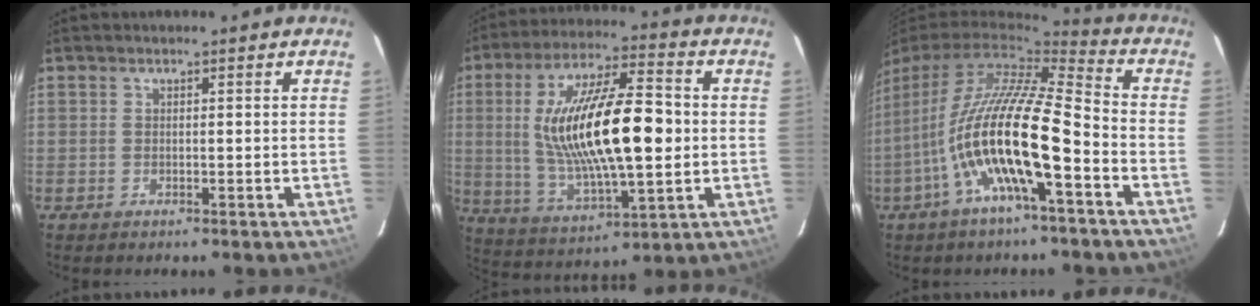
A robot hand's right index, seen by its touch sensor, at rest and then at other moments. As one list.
[{"total": 21.9, "force": [0.9, 7.0, 20.8], "torque": [-0.384, 0.007, 0.029]}, {"total": 17.3, "force": [-6.0, 3.1, 15.9], "torque": [-0.290, -0.019, -0.118]}]